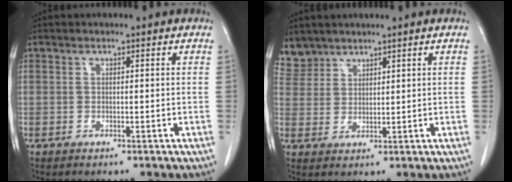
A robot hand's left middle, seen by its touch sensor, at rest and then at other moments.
{"total": 3.8, "force": [3.4, 1.5, -0.6], "torque": [0.015, 0.008, 0.074]}